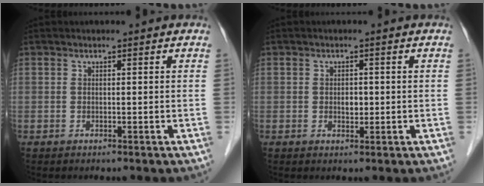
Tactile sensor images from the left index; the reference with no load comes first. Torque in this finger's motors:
{"motor_torque": [0.11, 0.06, 0.02, 0.00]}